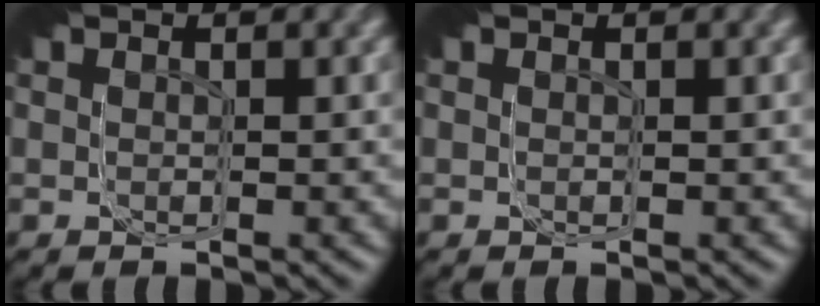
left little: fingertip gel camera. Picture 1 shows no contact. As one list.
[{"total": 0.0}]